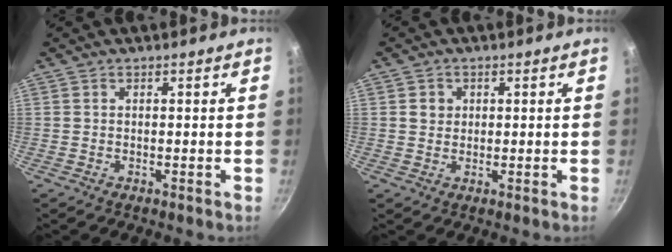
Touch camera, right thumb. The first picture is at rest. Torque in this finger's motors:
{"motor_torque": [0.16, 0.00, 0.27, -0.08, -0.02]}